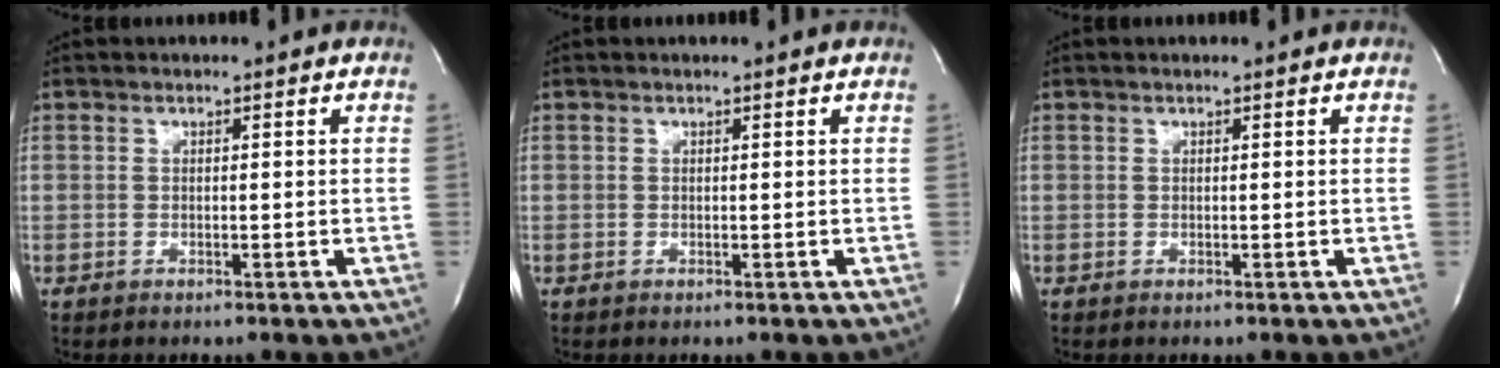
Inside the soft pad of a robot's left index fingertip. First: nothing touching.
{"total": 0.8, "force": [0.7, -0.1, 0.2], "torque": [-0.007, -0.001, 0.012]}
{"total": 0.8, "force": [0.7, -0.1, 0.2], "torque": [-0.006, 0.005, 0.012]}